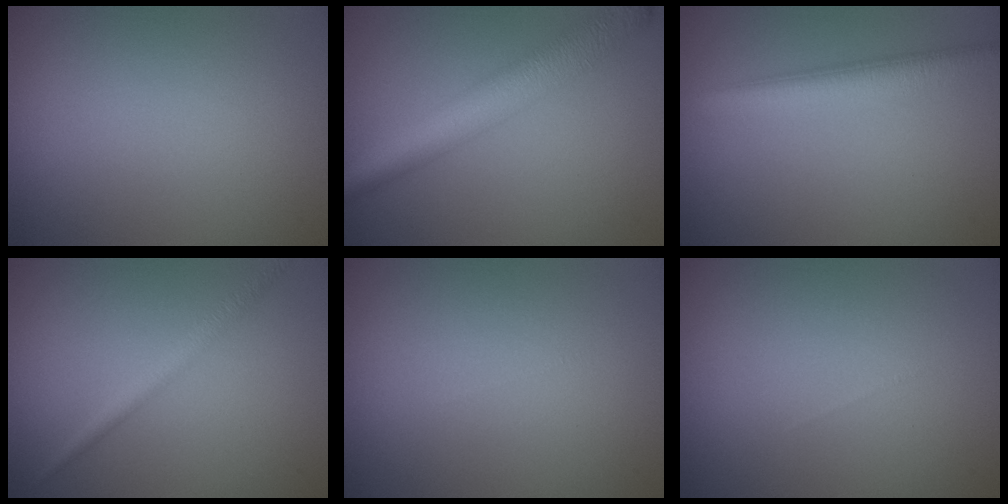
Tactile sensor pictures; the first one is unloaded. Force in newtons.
{"total": 5.8, "press": 5.8, "slide": 0.1}
{"total": 3.9, "press": 3.9, "slide": 0.1}
{"total": 1.8, "press": 1.8, "slide": 0.0}
{"total": 0.0}
{"total": 0.0}